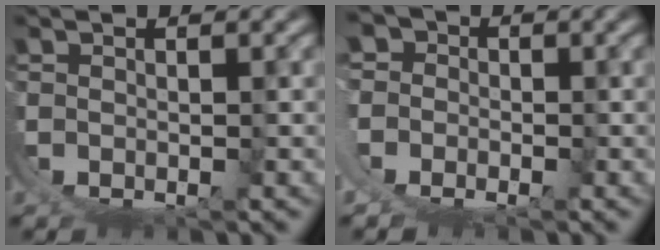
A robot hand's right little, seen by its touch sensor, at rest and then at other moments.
{"total": 5.9, "force": [2.1, 5.1, 2.1], "torque": [-0.051, -0.001, 0.020]}